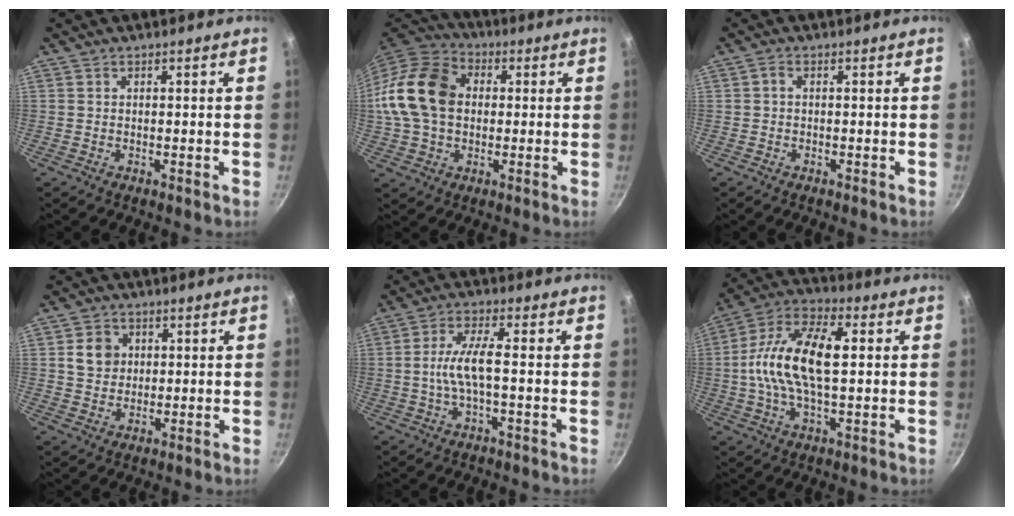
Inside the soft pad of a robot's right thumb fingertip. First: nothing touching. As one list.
[{"total": 17.5, "force": [1.2, 12.9, 11.7], "torque": [-0.206, 0.030, 0.009]}, {"total": 1.0, "force": [-0.2, 0.7, 0.7], "torque": [-0.017, 0.006, -0.003]}, {"total": 5.3, "force": [1.1, 4.6, 2.3], "torque": [-0.017, 0.003, 0.018]}, {"total": 6.6, "force": [-0.9, 1.6, 6.3], "torque": [-0.134, 0.020, -0.023]}, {"total": 16.0, "force": [1.2, 7.4, 14.1], "torque": [-0.271, 0.025, 0.003]}]